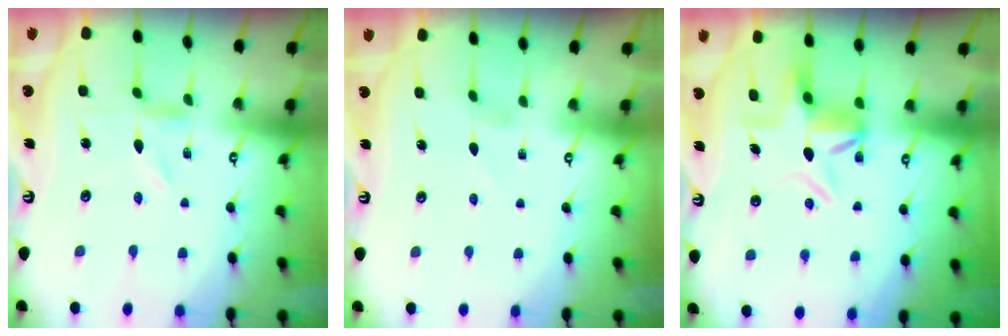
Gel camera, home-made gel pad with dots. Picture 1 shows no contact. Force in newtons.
{"total": 0.6, "press": 0.6, "slide": 0.2}
{"total": 6.3, "press": 6.2, "slide": 0.5}